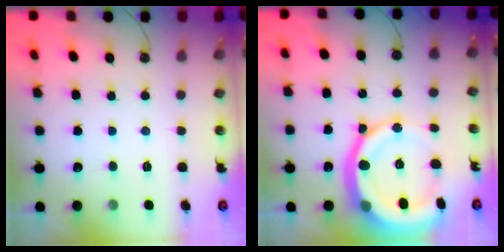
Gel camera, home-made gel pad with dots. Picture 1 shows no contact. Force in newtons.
{"total": 20.8, "press": 20.6, "slide": 2.7}